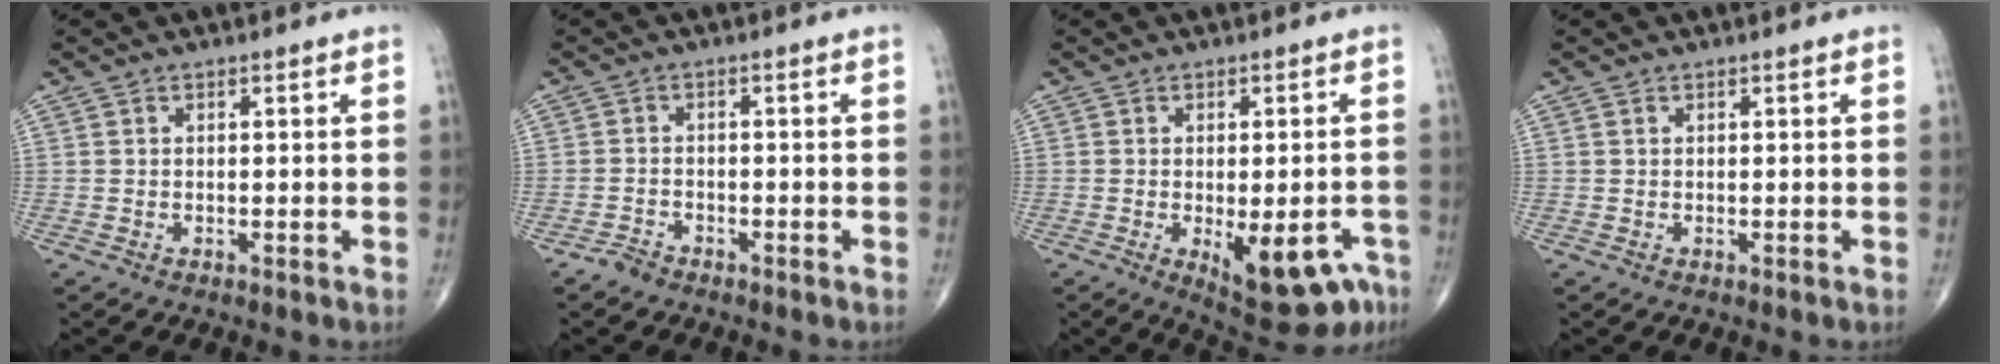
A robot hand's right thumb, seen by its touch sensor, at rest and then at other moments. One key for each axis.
{"total": 2.0, "fx": -1.7, "fy": 0.9, "fz": 0.3, "tx": -0.011, "ty": 0.005, "tz": -0.033}
{"total": 12.8, "fx": -5.5, "fy": 5.4, "fz": 10.2, "tx": -0.111, "ty": 0.009, "tz": -0.062}
{"total": 0.0}